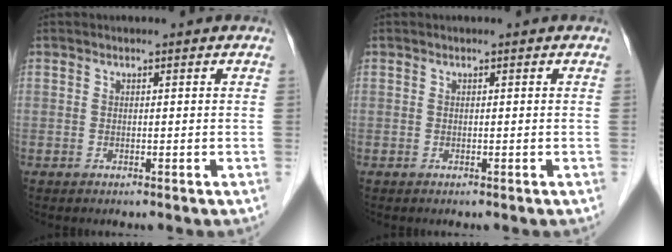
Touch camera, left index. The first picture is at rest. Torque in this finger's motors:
{"motor_torque": [0.00, 0.00, 0.00, 0.00]}